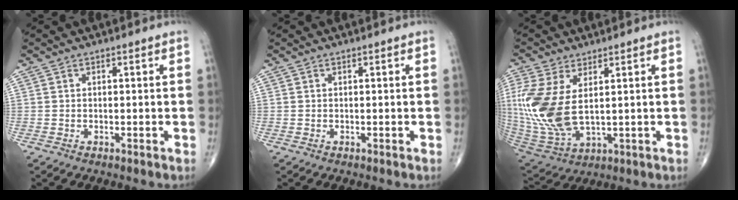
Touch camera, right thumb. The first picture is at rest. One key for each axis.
{"total": 0.0}
{"total": 16.6, "fx": 2.3, "fy": 8.5, "fz": 14.0, "tx": -0.336, "ty": -0.021, "tz": 0.064}